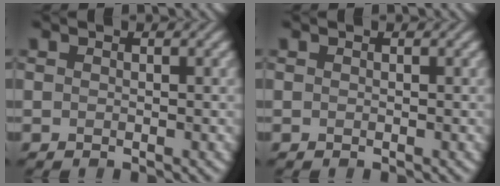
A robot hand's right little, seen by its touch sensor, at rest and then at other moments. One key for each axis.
{"total": 0.0}